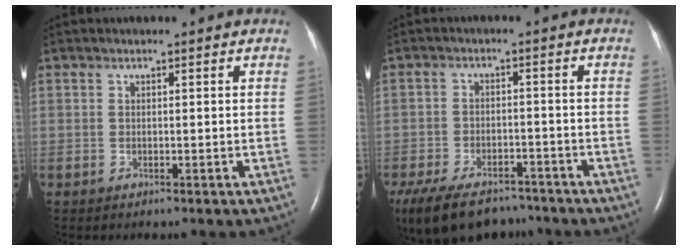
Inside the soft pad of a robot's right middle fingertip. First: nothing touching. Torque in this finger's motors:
{"motor_torque": [0.99, -1.00, 0.46, 0.12]}